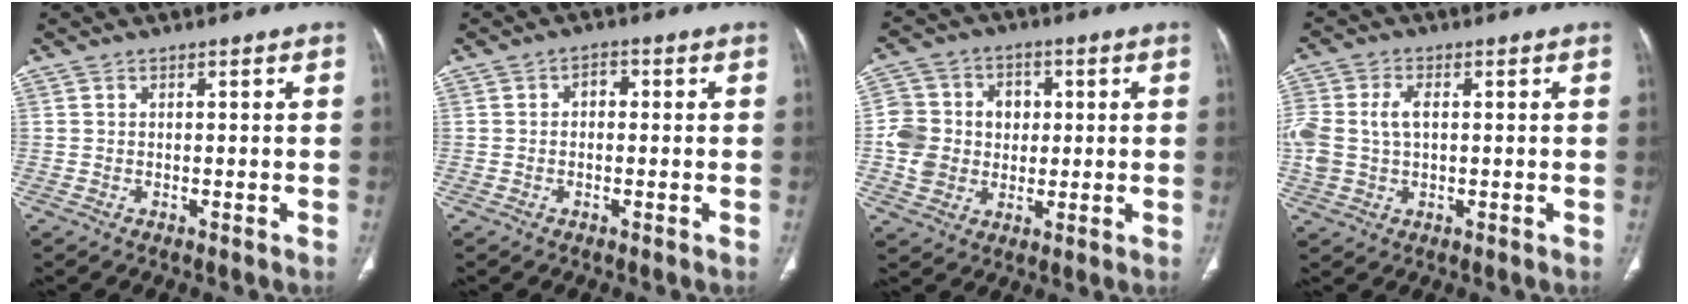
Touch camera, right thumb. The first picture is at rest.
{"total": 2.1, "force": [-0.1, 1.5, 1.5], "torque": [-0.013, 0.008, -0.008]}
{"total": 11.4, "force": [-0.1, 10.2, 5.0], "torque": [-0.069, 0.020, -0.003]}
{"total": 9.8, "force": [0.5, 6.4, 7.4], "torque": [-0.191, 0.015, 0.016]}